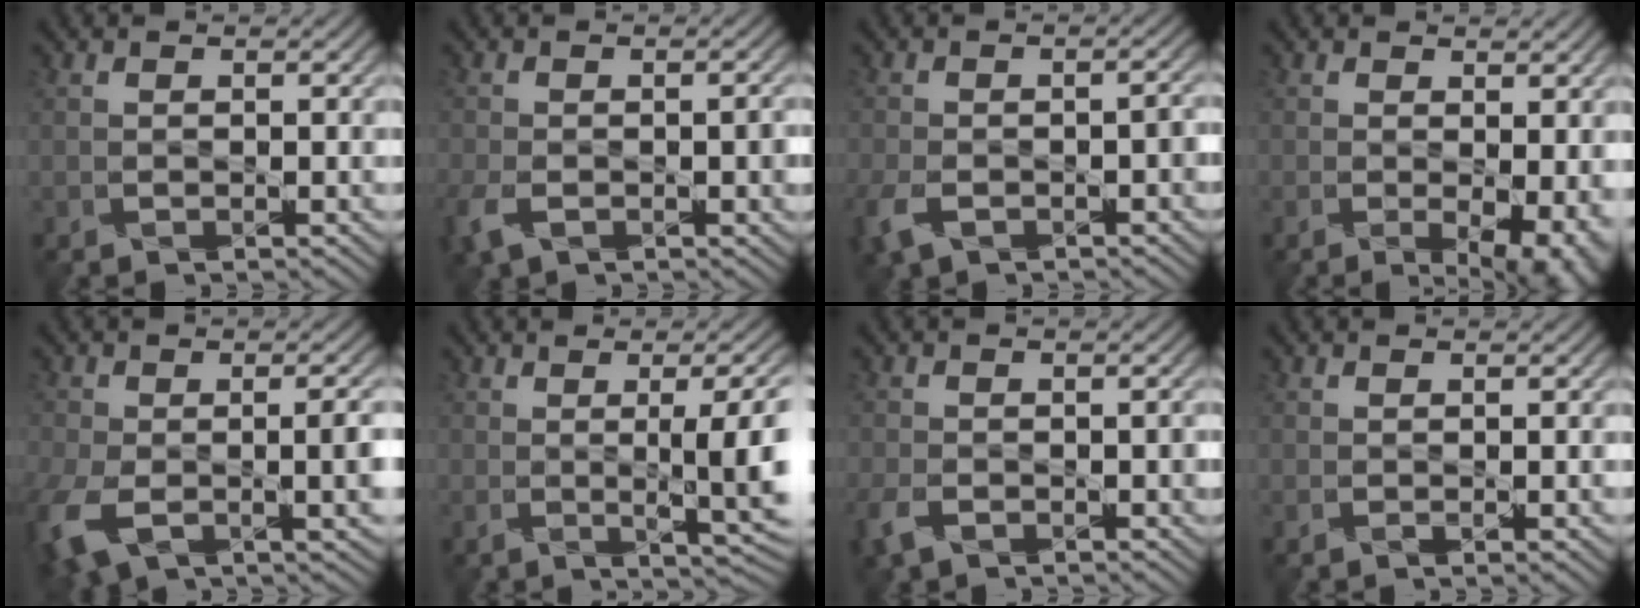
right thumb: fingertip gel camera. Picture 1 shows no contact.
{"total": 4.2, "force": [-1.9, 2.5, 2.9], "torque": [-0.063, -0.009, -0.035]}
{"total": 5.0, "force": [-2.6, 2.8, 3.2], "torque": [-0.071, -0.009, -0.049]}
{"total": 7.6, "force": [-1.2, 4.2, 6.2], "torque": [-0.098, -0.020, 0.000]}
{"total": 9.8, "force": [-3.4, 5.2, 7.6], "torque": [-0.172, -0.045, -0.039]}
{"total": 7.6, "force": [-0.6, 1.6, 7.4], "torque": [-0.109, 0.000, -0.002]}
{"total": 3.4, "force": [-1.8, 2.1, 2.0], "torque": [-0.049, -0.005, -0.036]}
{"total": 0.9, "force": [-0.2, 0.3, 0.8], "torque": [-0.016, -0.002, -0.004]}